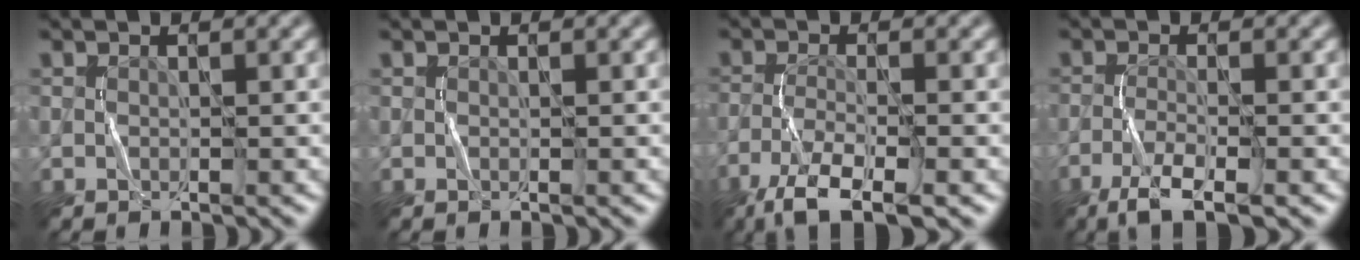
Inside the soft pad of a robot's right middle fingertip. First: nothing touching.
{"total": 0.0}
{"total": 6.0, "force": [-4.0, 1.3, 4.2], "torque": [-0.078, -0.006, -0.081]}
{"total": 4.0, "force": [-2.6, 0.7, 3.0], "torque": [-0.059, -0.003, -0.055]}